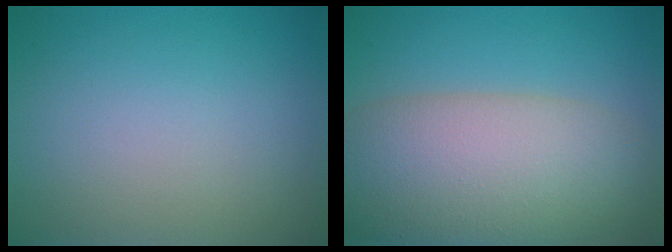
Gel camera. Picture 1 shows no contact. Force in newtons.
{"total": 10.4, "press": 10.4, "slide": 0.8}